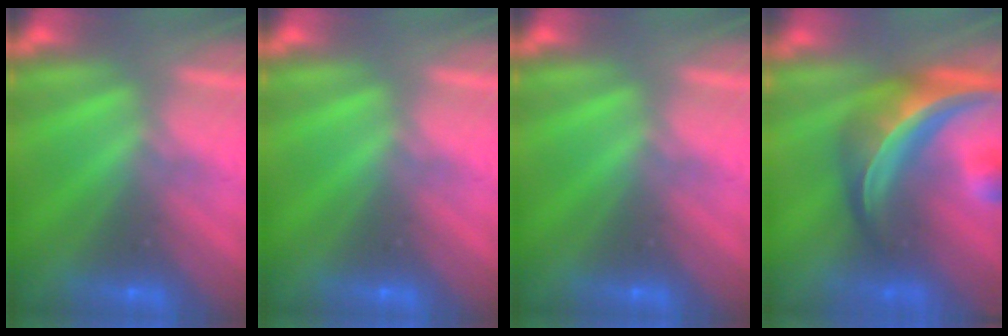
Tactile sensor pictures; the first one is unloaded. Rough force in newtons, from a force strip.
{"total": 0.0}
{"total": 0.0}
{"total": 8.5}